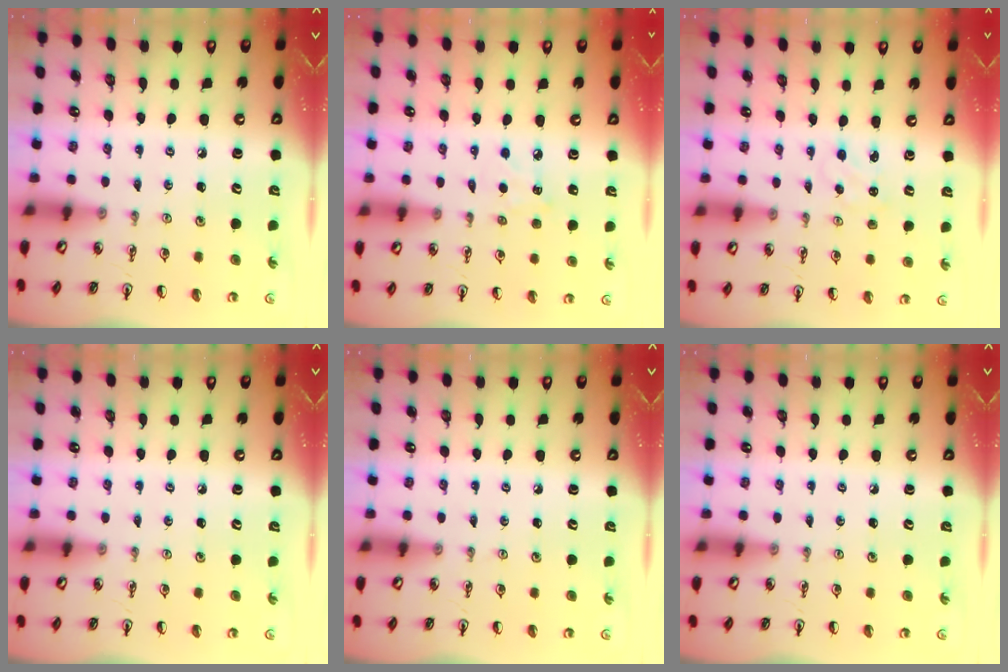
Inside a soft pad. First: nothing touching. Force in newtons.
{"total": 4.6, "press": 4.5, "slide": 0.6}
{"total": 0.0}
{"total": 0.0}
{"total": 0.0}
{"total": 0.0}